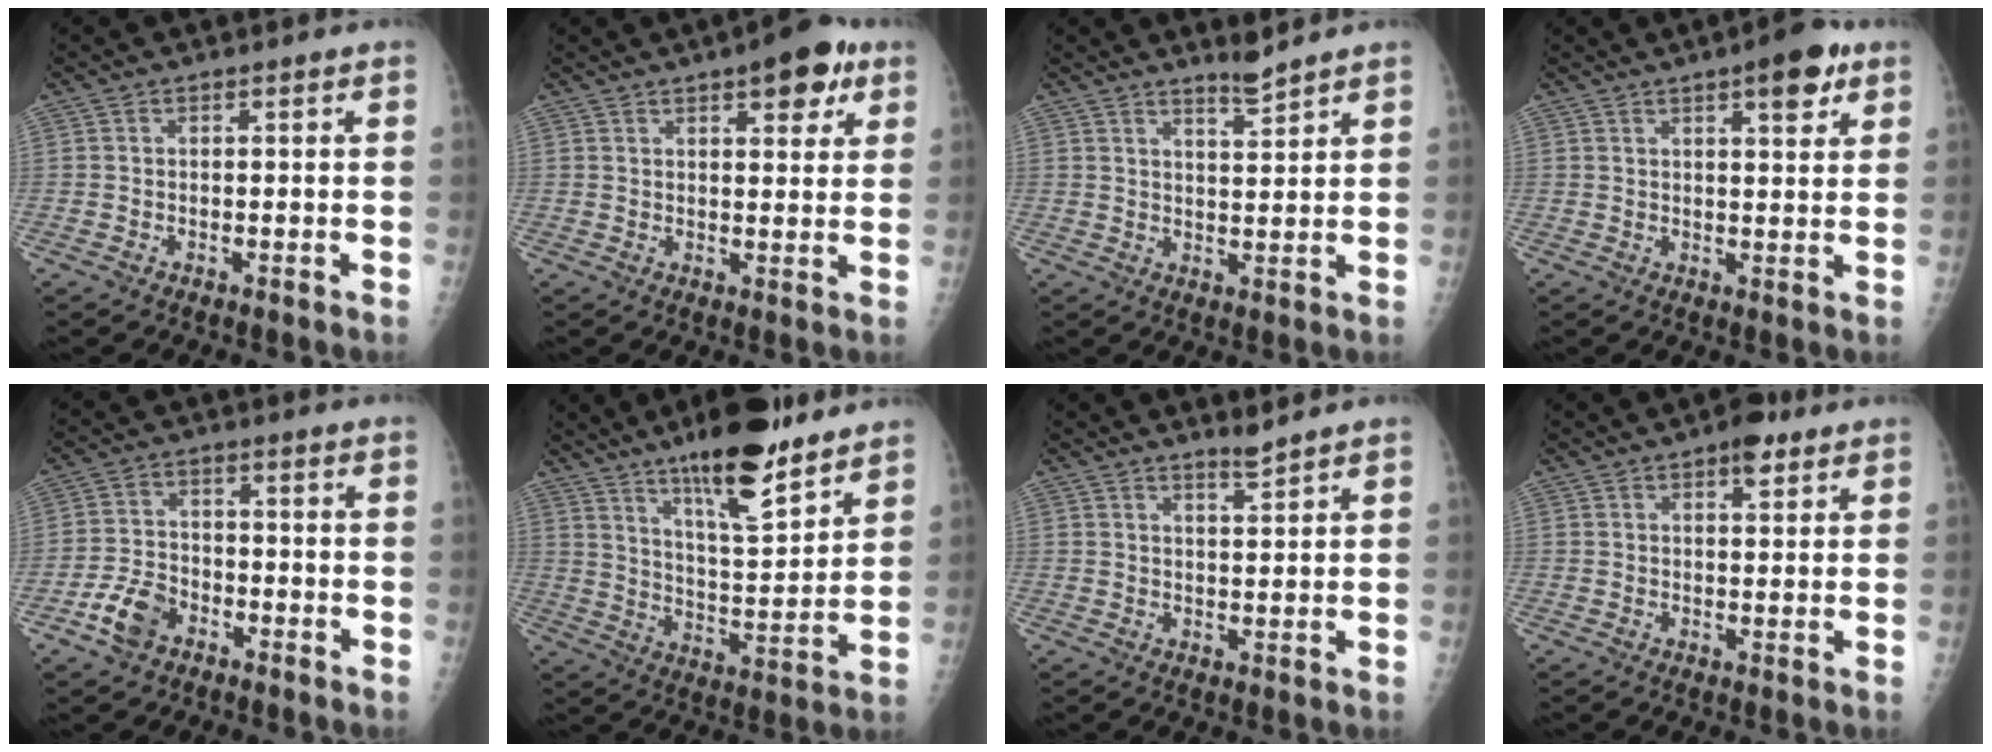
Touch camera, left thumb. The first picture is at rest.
{"total": 8.9, "force": [4.7, 3.6, 6.7], "torque": [-0.060, -0.014, 0.057]}
{"total": 3.5, "force": [3.2, 0.0, 1.5], "torque": [-0.021, -0.033, 0.055]}
{"total": 7.7, "force": [4.1, 2.5, 6.1], "torque": [-0.066, -0.014, 0.051]}
{"total": 6.9, "force": [-4.1, 4.5, 3.2], "torque": [-0.056, 0.026, -0.074]}
{"total": 17.4, "force": [12.2, 4.4, 11.7], "torque": [-0.162, -0.070, 0.202]}
{"total": 2.5, "force": [2.2, -0.1, 1.1], "torque": [-0.015, -0.023, 0.040]}
{"total": 4.6, "force": [2.7, 2.1, 3.1], "torque": [-0.029, -0.009, 0.034]}